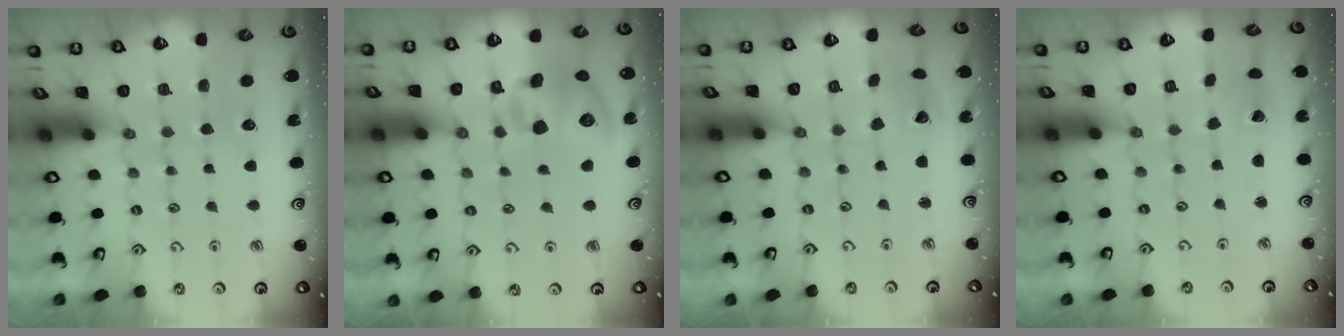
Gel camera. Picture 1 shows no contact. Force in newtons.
{"total": 11.9, "press": 11.8, "slide": 1.8}
{"total": 3.3, "press": 3.2, "slide": 0.4}
{"total": 2.1, "press": 2.1, "slide": 0.1}